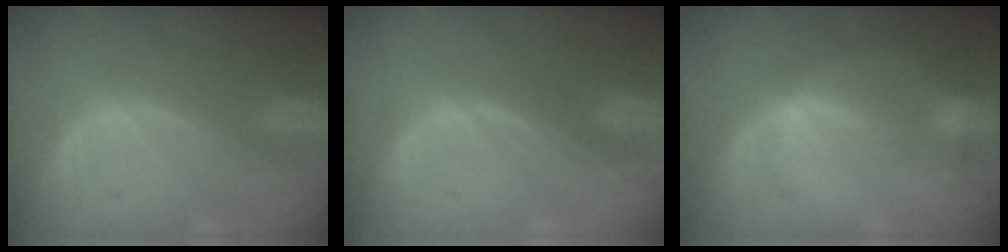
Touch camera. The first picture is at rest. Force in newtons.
{"total": 0.0}
{"total": 2.4, "press": 2.4, "slide": 0.4}